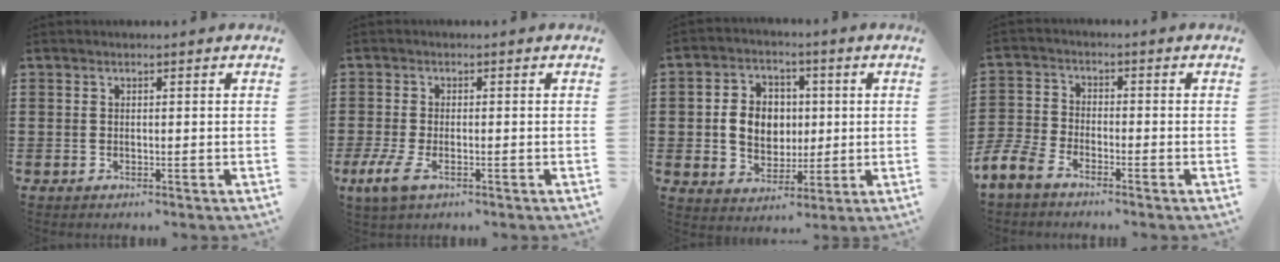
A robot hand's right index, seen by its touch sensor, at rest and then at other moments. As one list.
[{"total": 3.7, "force": [-1.6, 1.1, 3.1], "torque": [-0.090, -0.017, -0.038]}, {"total": 7.1, "force": [0.1, 5.9, 3.9], "torque": [-0.076, 0.013, -0.002]}, {"total": 4.6, "force": [-4.0, 1.3, 1.9], "torque": [-0.070, -0.008, -0.088]}]